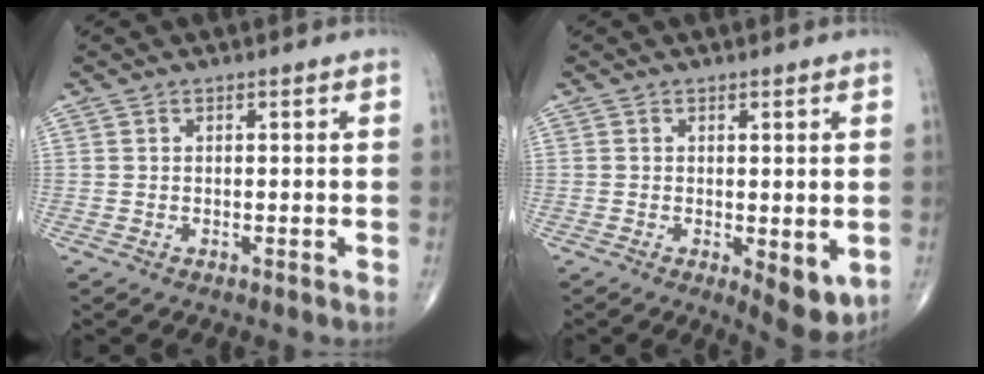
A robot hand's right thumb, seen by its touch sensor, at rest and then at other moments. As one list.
[{"total": 6.2, "force": [-1.2, 2.5, 5.6], "torque": [-0.066, -0.017, -0.010]}]